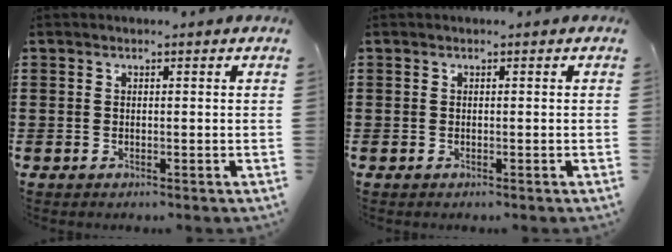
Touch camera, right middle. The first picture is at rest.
{"total": 0.0}